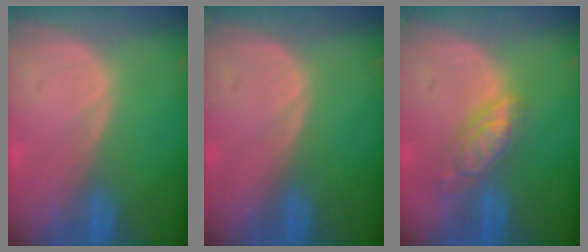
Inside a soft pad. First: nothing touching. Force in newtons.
{"total": 0.0}
{"total": 5.7, "press": 5.0, "slide": 2.7}